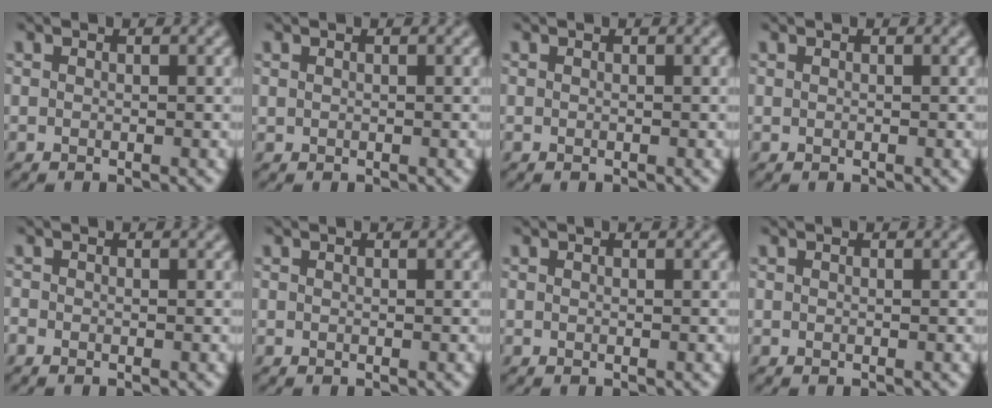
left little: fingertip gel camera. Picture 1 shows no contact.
{"total": 0.0}
{"total": 0.0}
{"total": 0.0}
{"total": 0.5, "force": [-0.3, 0.3, 0.1], "torque": [-0.003, -0.002, -0.007]}
{"total": 0.0}
{"total": 0.0}
{"total": 0.0}